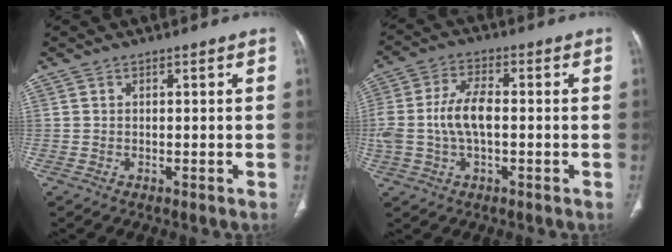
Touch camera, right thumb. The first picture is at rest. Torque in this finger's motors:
{"motor_torque": [1.84, 1.63, 1.28, -0.40, 0.13]}